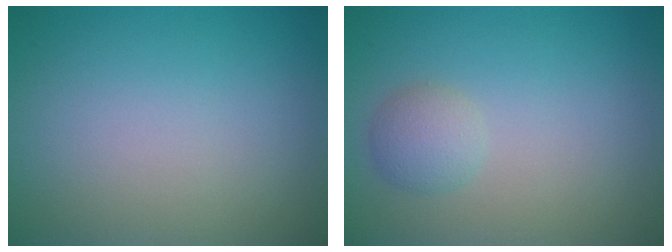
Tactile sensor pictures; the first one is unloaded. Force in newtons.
{"total": 1.8, "press": 1.8, "slide": 0.1}